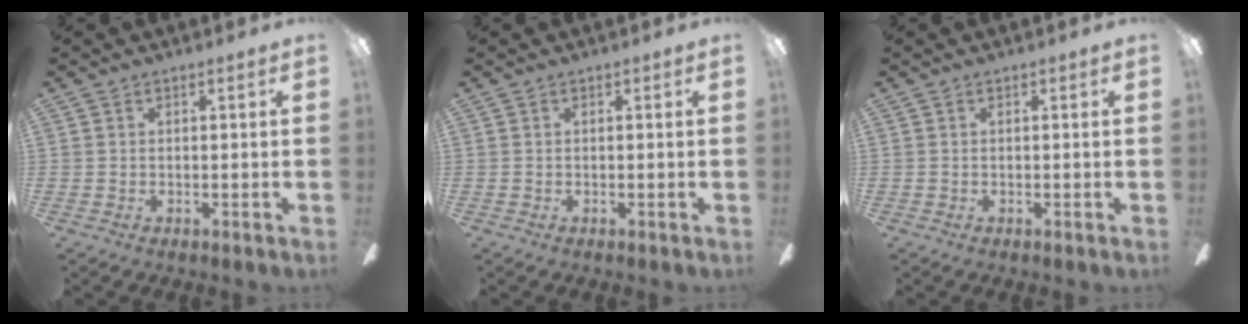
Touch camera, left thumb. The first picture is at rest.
{"total": 0.0}
{"total": 0.0}